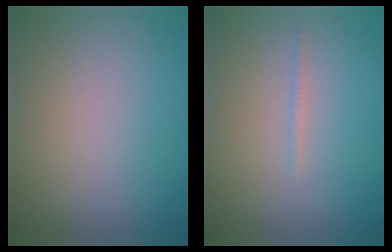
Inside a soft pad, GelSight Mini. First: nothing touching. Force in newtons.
{"total": 0.6, "press": 0.6, "slide": 0.1}